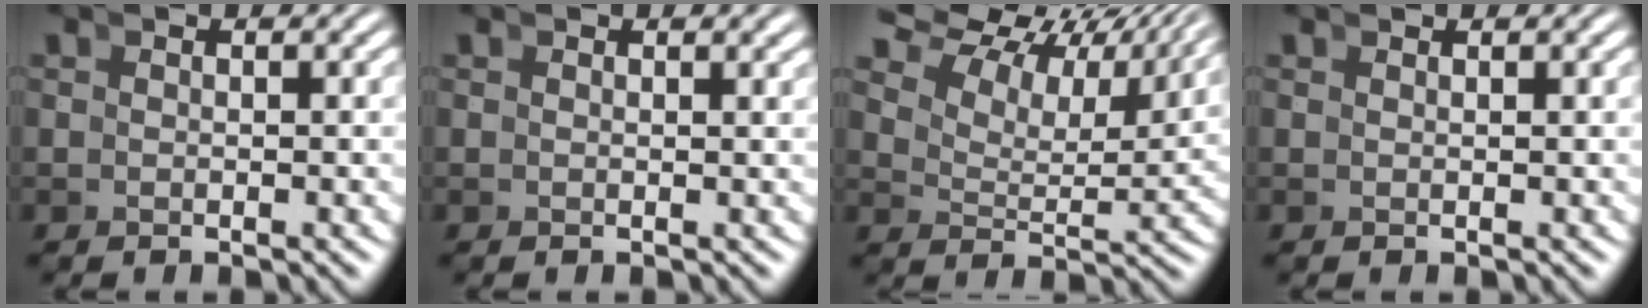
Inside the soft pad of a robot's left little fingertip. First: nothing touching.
{"total": 0.5, "force": [0.5, -0.2, 0.0], "torque": [0.001, 0.001, 0.007]}
{"total": 8.6, "force": [6.1, 4.0, 4.5], "torque": [-0.079, 0.023, 0.083]}
{"total": 0.7, "force": [0.5, -0.5, -0.2], "torque": [0.014, 0.005, 0.010]}